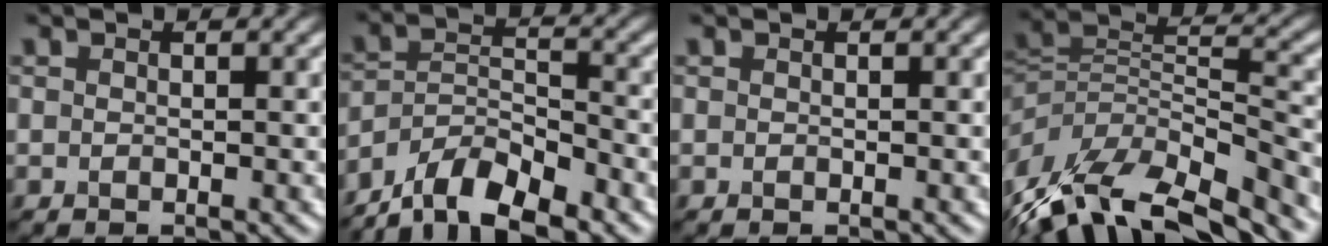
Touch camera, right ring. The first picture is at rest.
{"total": 8.1, "force": [-6.5, 2.7, 4.0], "torque": [-0.066, 0.003, -0.122]}
{"total": 0.0}
{"total": 12.0, "force": [-7.8, 5.6, 7.1], "torque": [-0.163, 0.009, -0.123]}